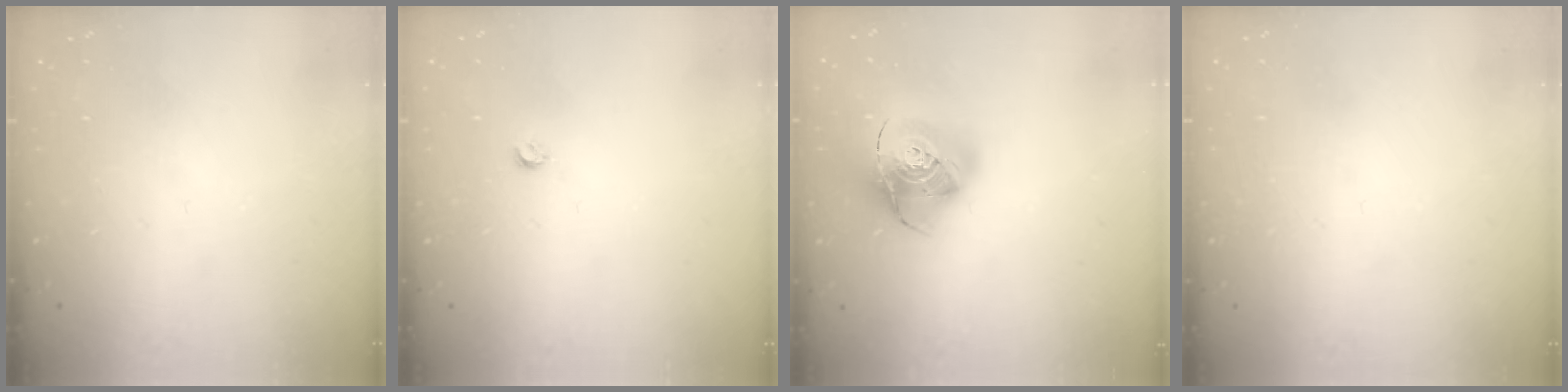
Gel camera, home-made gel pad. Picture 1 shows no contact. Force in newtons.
{"total": 2.9, "press": 2.8, "slide": 0.5}
{"total": 17.5, "press": 17.3, "slide": 2.1}
{"total": 0.7, "press": 0.7, "slide": 0.1}